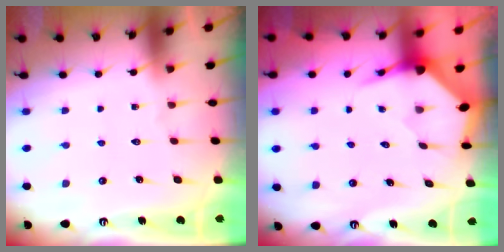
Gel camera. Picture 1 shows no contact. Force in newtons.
{"total": 3.5, "press": 3.5, "slide": 0.4}